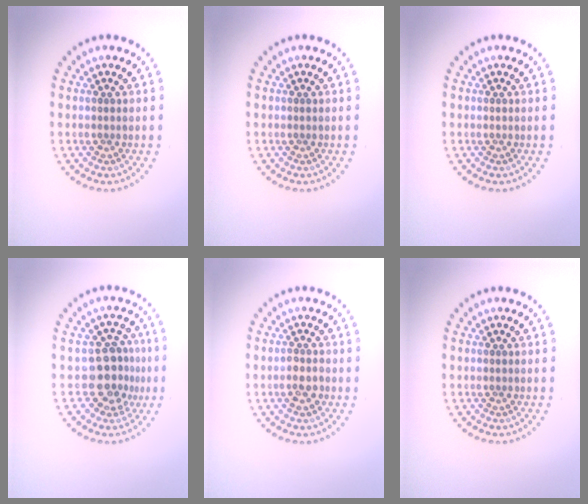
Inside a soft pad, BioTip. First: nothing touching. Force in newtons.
{"total": 0.0}
{"total": 0.0}
{"total": 3.9, "press": 3.3, "slide": 1.9}
{"total": 1.7, "press": 1.7, "slide": 0.4}
{"total": 0.0}